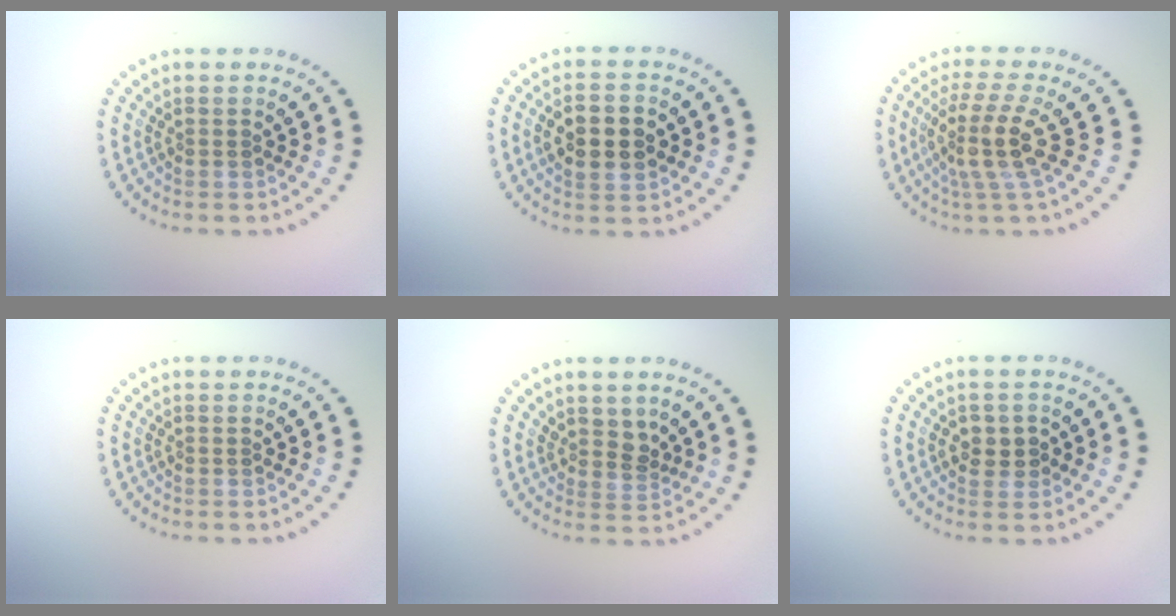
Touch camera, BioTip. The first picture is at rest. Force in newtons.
{"total": 4.6, "press": 4.6, "slide": 0.2}
{"total": 4.1, "press": 3.0, "slide": 2.8}
{"total": 0.0}
{"total": 1.9, "press": 1.5, "slide": 1.3}
{"total": 1.9, "press": 1.9, "slide": 0.3}